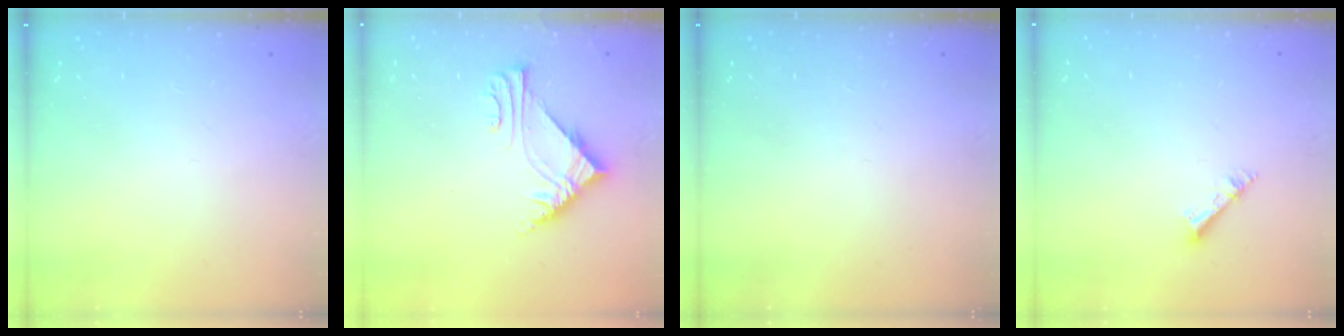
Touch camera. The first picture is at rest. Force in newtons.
{"total": 7.0, "press": 7.0, "slide": 0.4}
{"total": 0.0}
{"total": 2.6, "press": 2.5, "slide": 0.2}